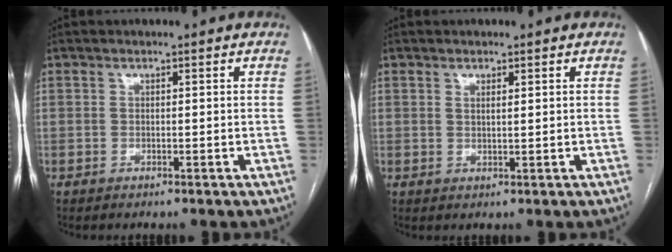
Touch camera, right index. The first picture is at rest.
{"total": 1.2, "force": [0.5, 0.3, 1.0], "torque": [-0.020, -0.003, 0.010]}